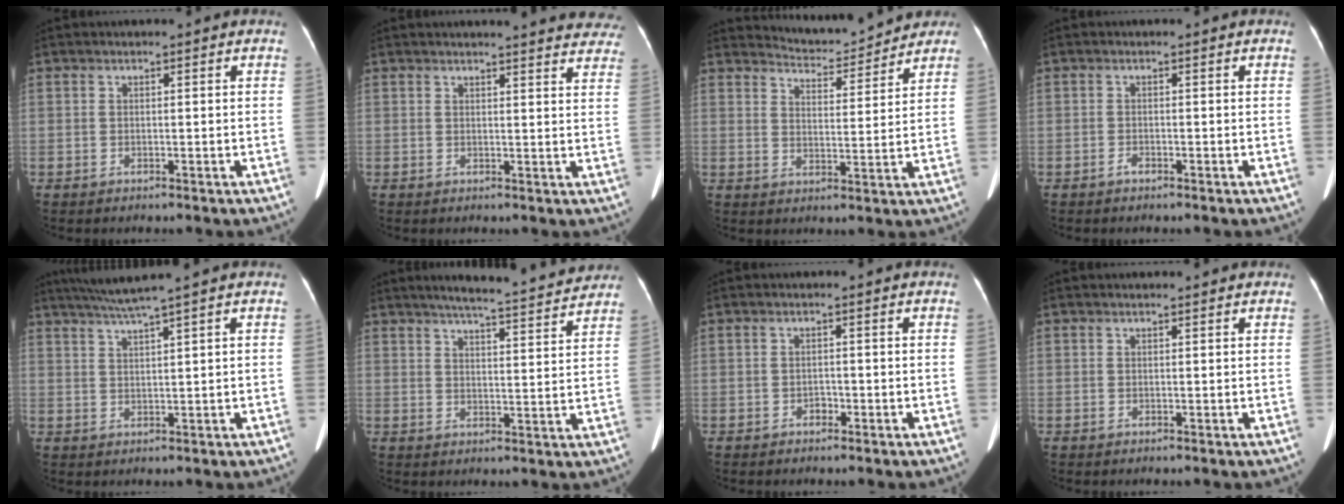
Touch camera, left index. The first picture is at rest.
{"total": 17.1, "force": [16.1, 2.7, 5.1], "torque": [-0.044, -0.042, 0.162]}
{"total": 8.5, "force": [8.3, 1.4, 0.5], "torque": [-0.014, 0.007, 0.116]}
{"total": 0.9, "force": [-0.8, 0.2, 0.2], "torque": [-0.005, -0.007, -0.013]}
{"total": 4.8, "force": [3.7, -1.7, 2.5], "torque": [-0.051, 0.005, 0.075]}
{"total": 13.3, "force": [12.1, 0.5, 5.4], "torque": [-0.083, 0.001, 0.152]}
{"total": 1.1, "force": [-0.9, 0.6, 0.3], "torque": [-0.003, -0.004, -0.015]}
{"total": 1.0, "force": [1.0, 0.2, 0.3], "torque": [-0.009, 0.013, 0.013]}